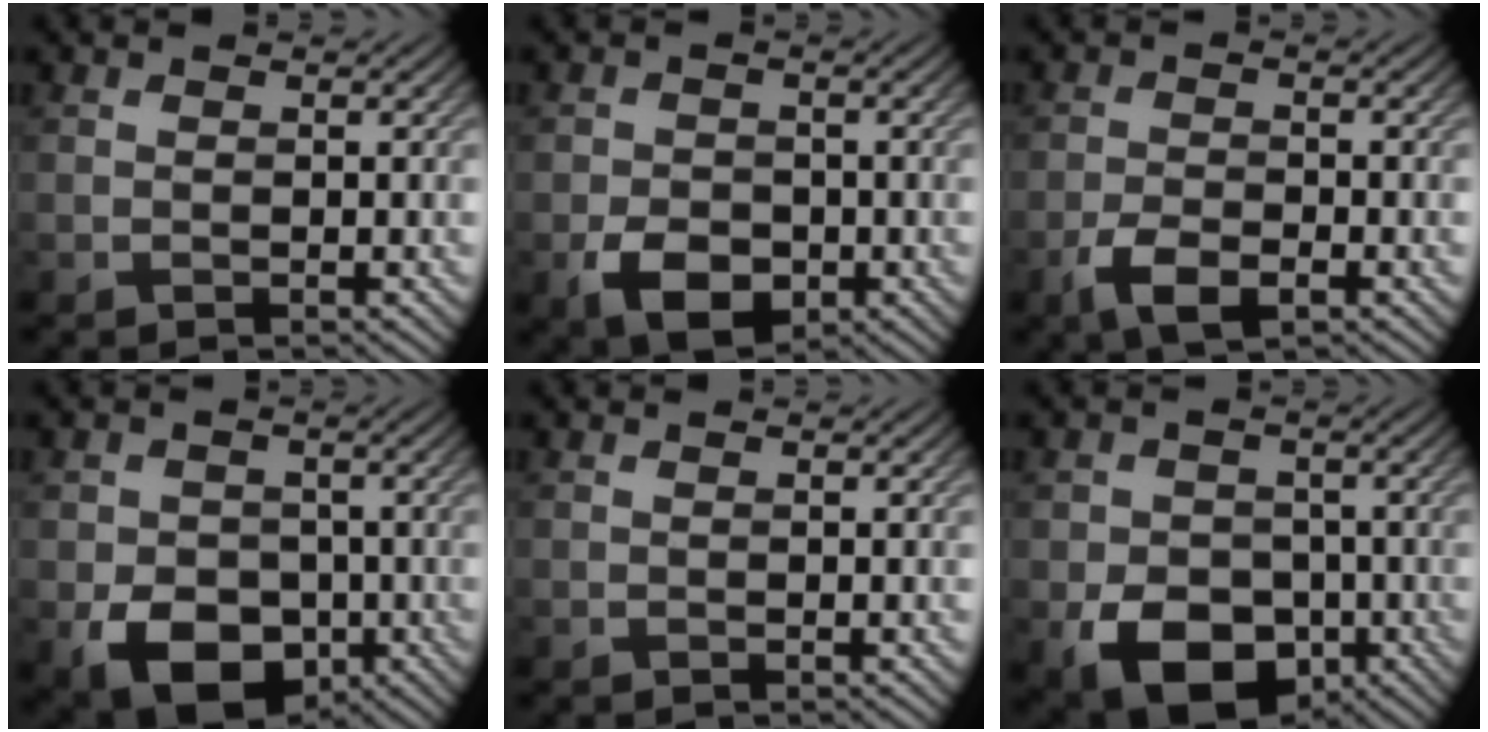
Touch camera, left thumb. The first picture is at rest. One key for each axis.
{"total": 5.2, "fx": -2.1, "fy": 3.7, "fz": 3.1, "tx": -0.058, "ty": -0.014, "tz": -0.040}
{"total": 4.4, "fx": -2.4, "fy": 2.0, "fz": 3.1, "tx": -0.066, "ty": -0.007, "tz": -0.049}
{"total": 8.0, "fx": -2.9, "fy": 6.0, "fz": 4.5, "tx": -0.086, "ty": -0.023, "tz": -0.052}
{"total": 0.0}
{"total": 8.9, "fx": -3.5, "fy": 6.5, "fz": 4.9, "tx": -0.095, "ty": -0.025, "tz": -0.061}